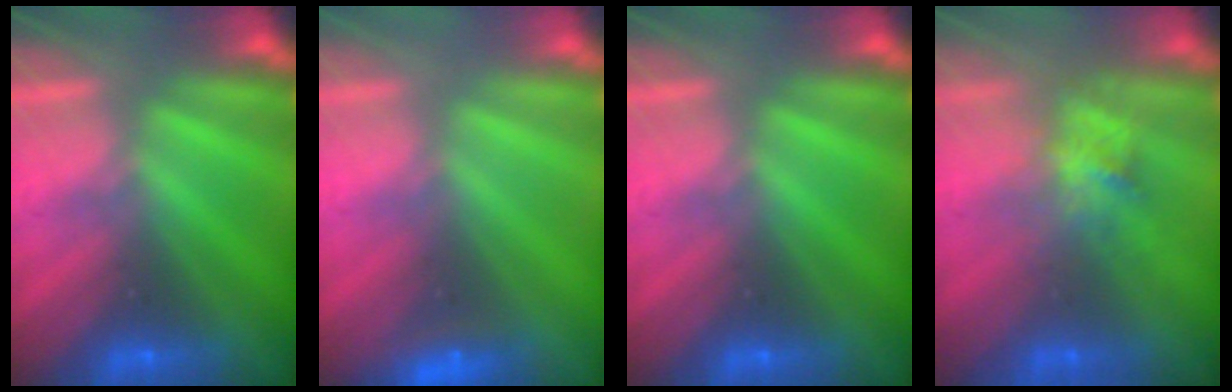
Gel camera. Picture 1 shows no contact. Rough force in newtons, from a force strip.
{"total": 2.3}
{"total": 0.0}
{"total": 2.8}